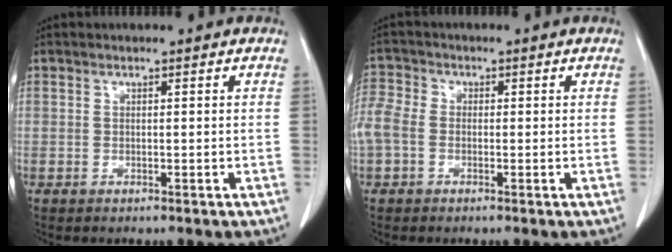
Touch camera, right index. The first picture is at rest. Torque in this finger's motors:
{"motor_torque": [0.71, -0.26, 0.39, 0.10]}